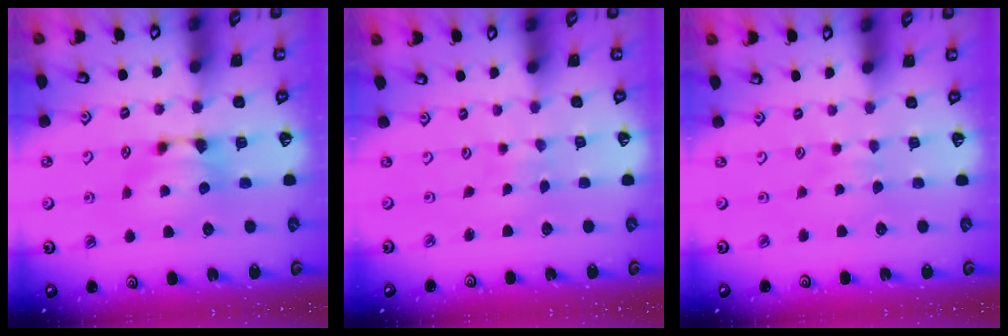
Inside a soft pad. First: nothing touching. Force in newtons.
{"total": 4.8, "press": 4.8, "slide": 0.2}
{"total": 3.8, "press": 3.8, "slide": 0.3}